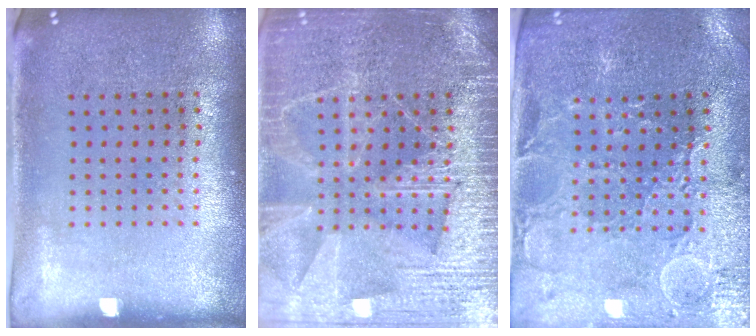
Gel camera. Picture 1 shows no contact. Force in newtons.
{"total": 6.5, "press": 6.5, "slide": 0.8}
{"total": 1.3, "press": 1.3, "slide": 0.4}